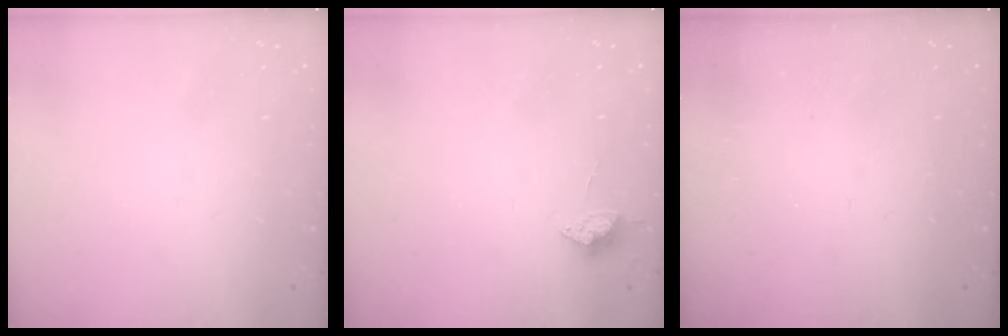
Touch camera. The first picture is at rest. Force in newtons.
{"total": 5.7, "press": 5.6, "slide": 0.6}
{"total": 0.9, "press": 0.9, "slide": 0.3}